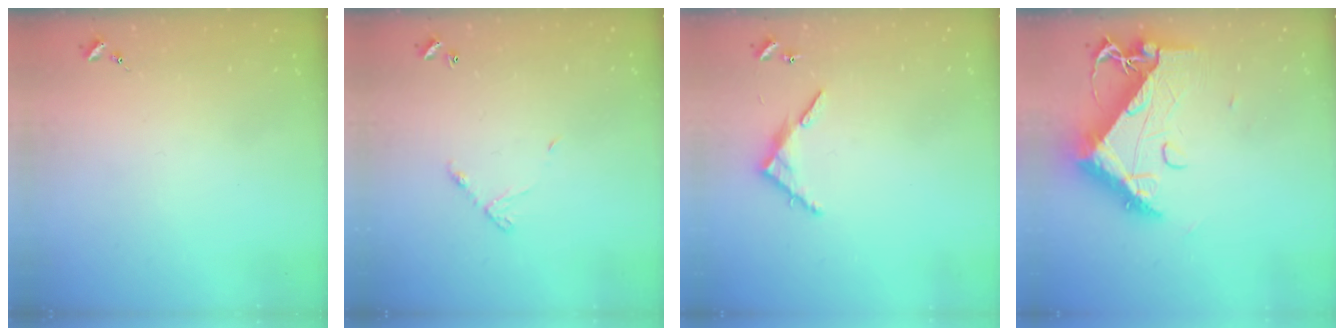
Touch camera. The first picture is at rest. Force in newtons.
{"total": 6.2, "press": 6.2, "slide": 0.4}
{"total": 6.9, "press": 6.9, "slide": 0.5}
{"total": 15.2, "press": 15.1, "slide": 1.3}